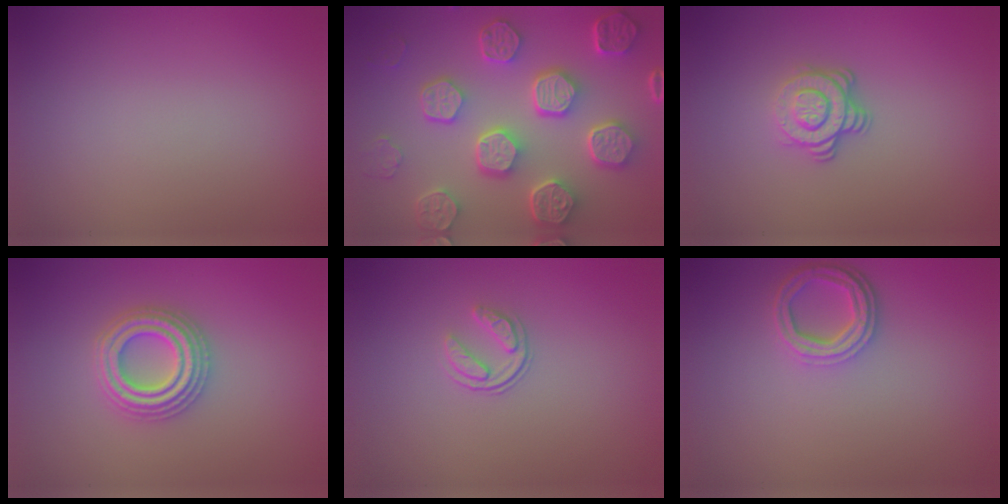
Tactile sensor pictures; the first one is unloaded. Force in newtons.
{"total": 8.5, "press": 6.5, "slide": 5.5}
{"total": 3.5, "press": 2.5, "slide": 2.4}
{"total": 4.3, "press": 4.3, "slide": 0.7}
{"total": 1.7, "press": 1.1, "slide": 1.3}
{"total": 3.6, "press": 2.9, "slide": 2.1}